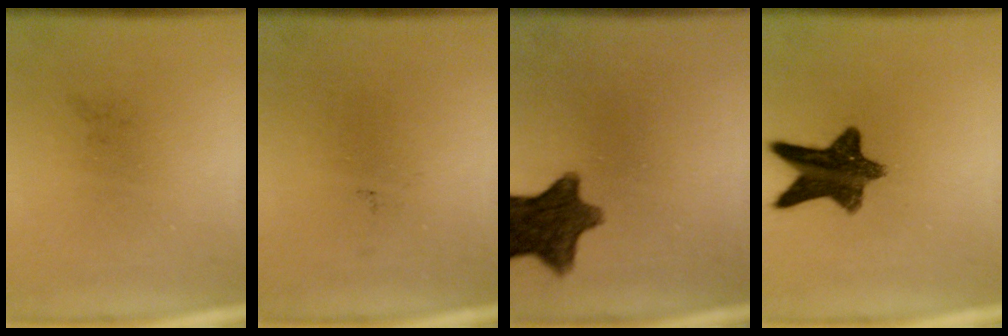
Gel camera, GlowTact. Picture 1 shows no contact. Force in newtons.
{"total": 0.0}
{"total": 11.1}
{"total": 10.9}